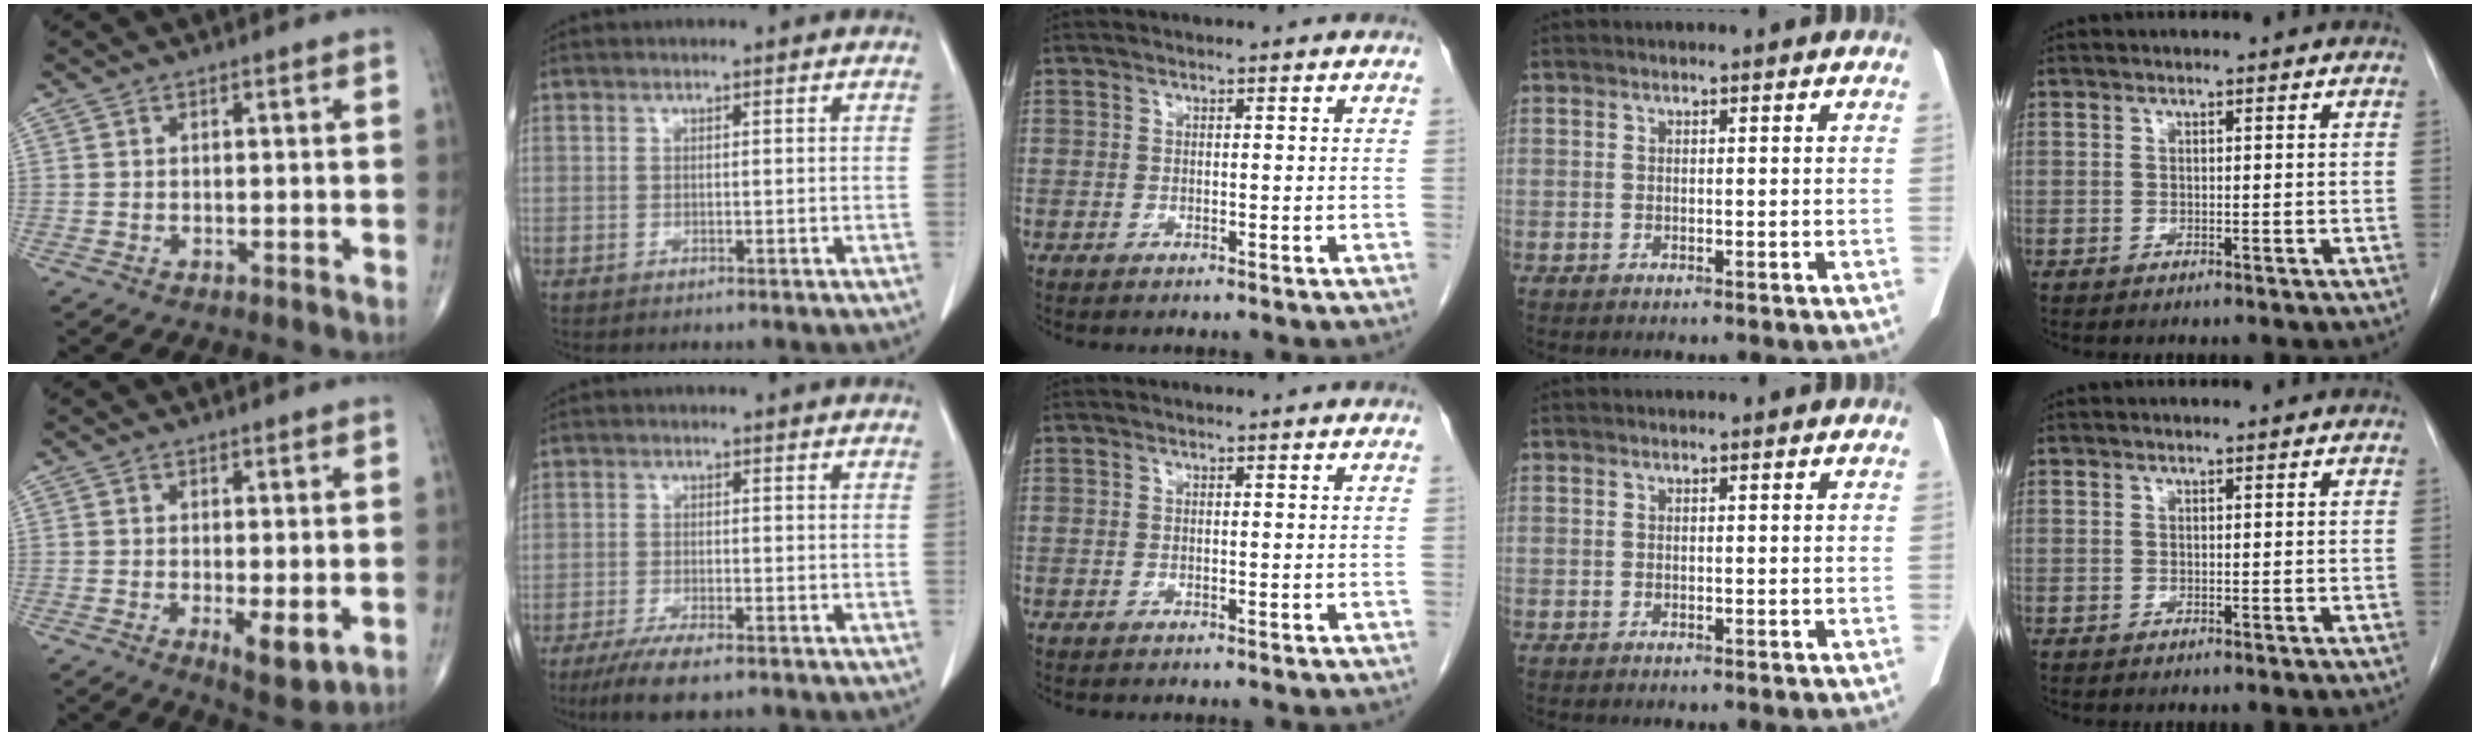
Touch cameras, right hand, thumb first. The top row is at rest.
{"thumb": {"total": 5.7, "force": [-1.2, 2.0, 5.2], "torque": [-0.081, -0.019, -0.014]}, "index": {"total": 6.5, "force": [-4.6, 1.2, 4.4], "torque": [-0.076, -0.015, -0.075]}}